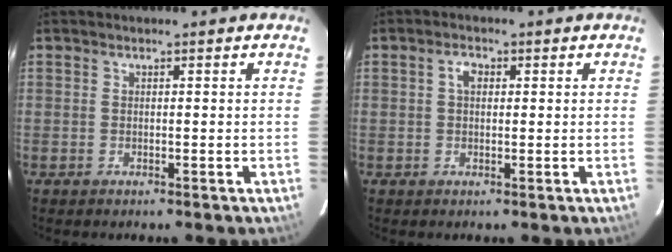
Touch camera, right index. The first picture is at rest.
{"total": 2.2, "force": [0.5, 1.5, 1.5], "torque": [-0.028, 0.009, 0.008]}